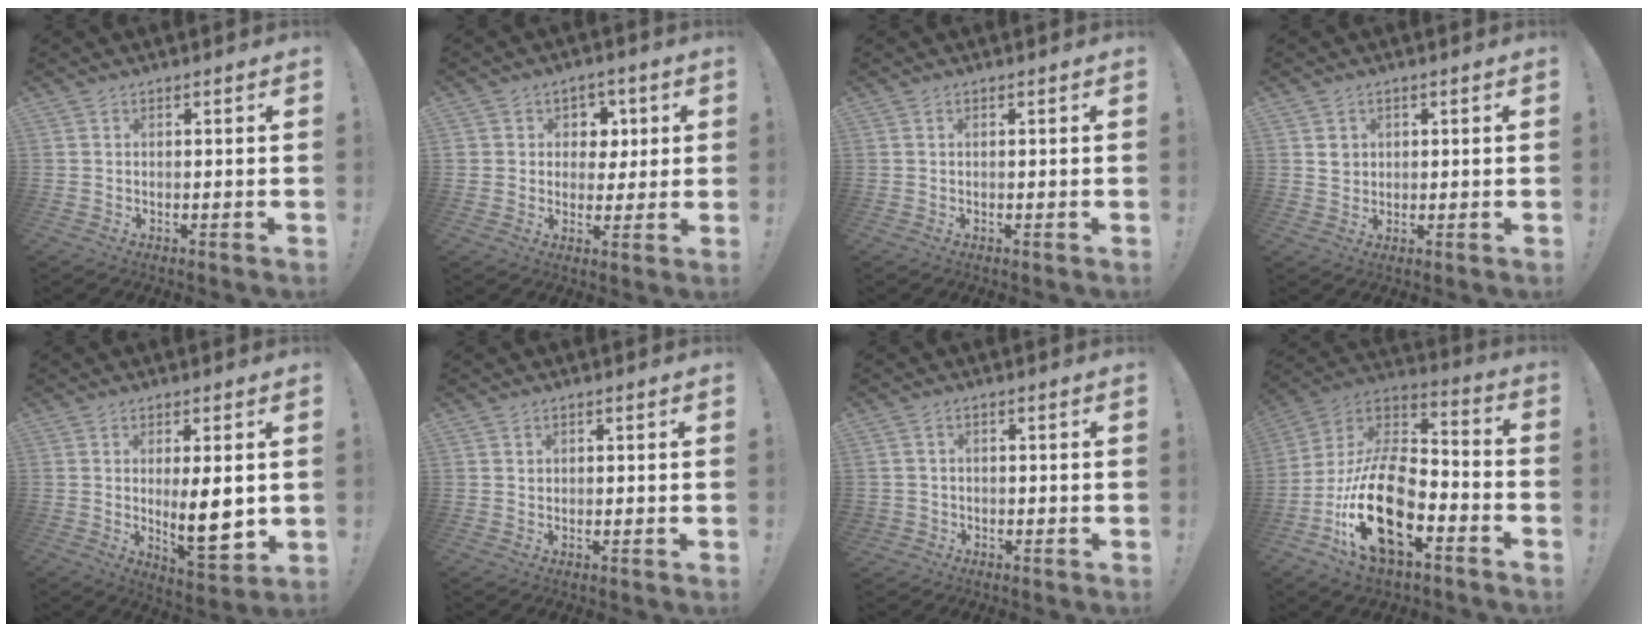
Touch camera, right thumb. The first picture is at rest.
{"total": 6.7, "force": [1.4, 6.4, 1.0], "torque": [-0.010, -0.008, 0.029]}
{"total": 0.0}
{"total": 3.1, "force": [1.1, 2.8, 0.7], "torque": [-0.003, -0.003, 0.018]}
{"total": 10.9, "force": [0.4, 2.9, 10.5], "torque": [-0.151, -0.024, 0.004]}
{"total": 0.9, "force": [0.3, 0.8, 0.1], "torque": [-0.001, 0.001, 0.006]}
{"total": 2.2, "force": [-0.4, 2.0, 0.7], "torque": [-0.010, 0.002, -0.006]}
{"total": 23.0, "force": [-9.2, 12.2, 17.2], "torque": [-0.361, 0.048, -0.152]}